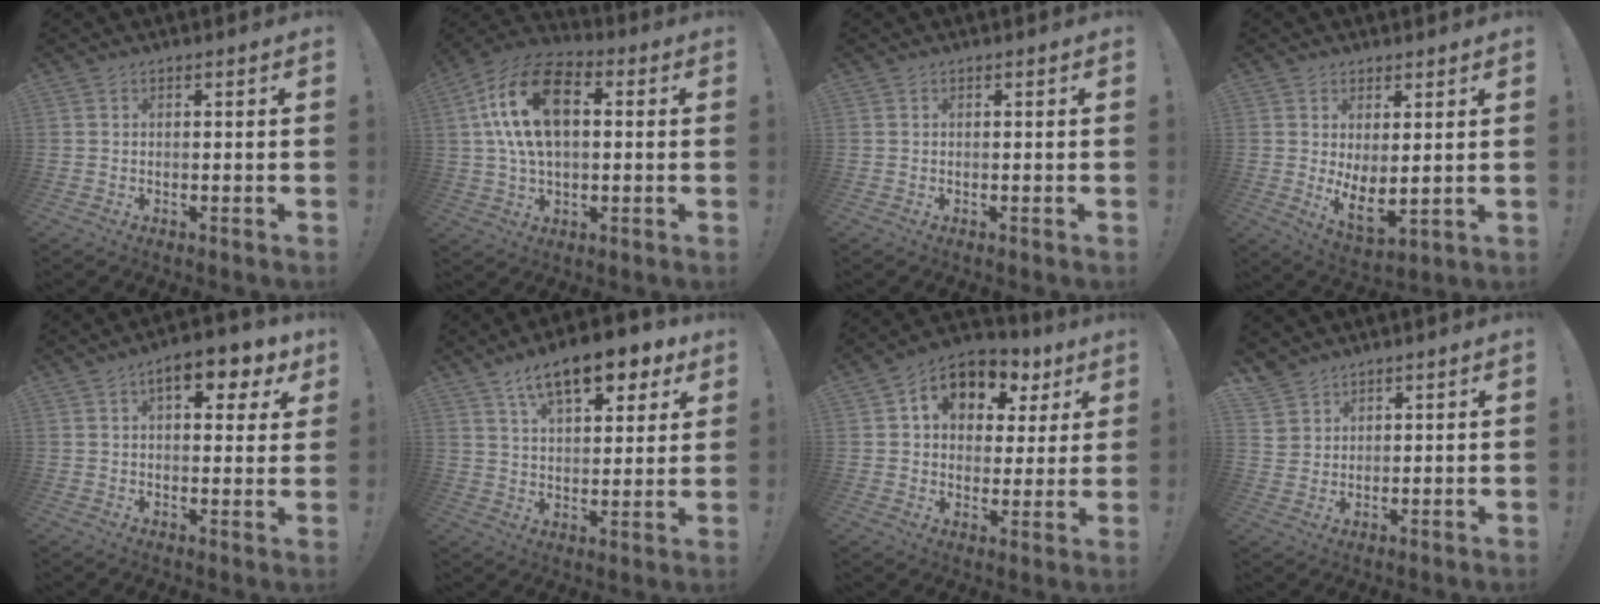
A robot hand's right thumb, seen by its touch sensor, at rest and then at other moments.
{"total": 18.5, "force": [3.6, 10.9, 14.5], "torque": [-0.257, 0.005, 0.059]}
{"total": 0.0}
{"total": 6.4, "force": [2.0, 2.7, 5.5], "torque": [-0.071, -0.036, 0.042]}
{"total": 9.3, "force": [4.3, 4.1, 7.2], "torque": [-0.092, -0.011, 0.068]}
{"total": 14.9, "force": [9.0, 6.2, 10.1], "torque": [-0.157, -0.043, 0.151]}
{"total": 10.8, "force": [5.0, 8.1, 5.2], "torque": [-0.076, -0.028, 0.094]}
{"total": 4.4, "force": [3.4, 2.7, 0.6], "torque": [-0.015, -0.024, 0.065]}